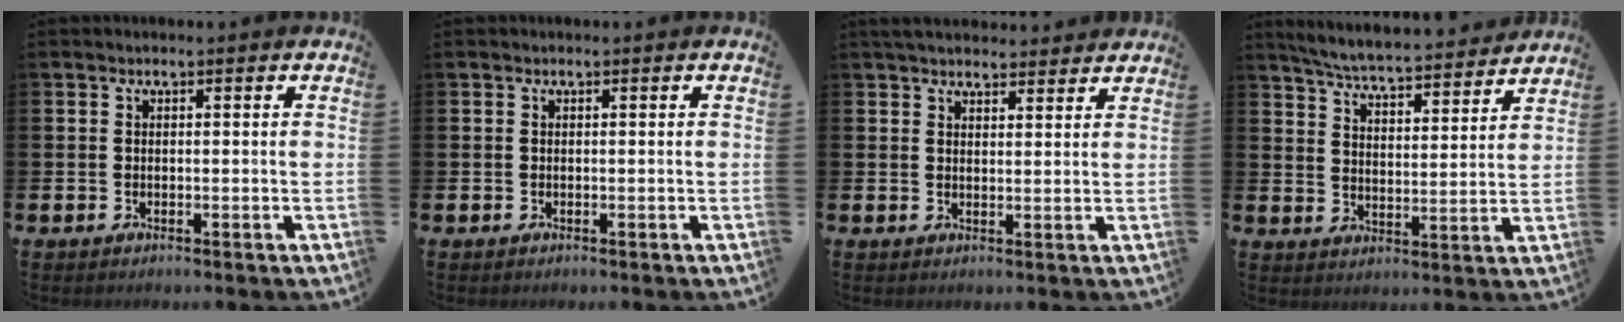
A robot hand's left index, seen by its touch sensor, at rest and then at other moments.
{"total": 0.0}
{"total": 3.8, "force": [3.7, 0.9, 0.5], "torque": [-0.014, -0.013, 0.068]}
{"total": 6.2, "force": [6.1, 0.3, 1.5], "torque": [-0.056, -0.043, 0.105]}